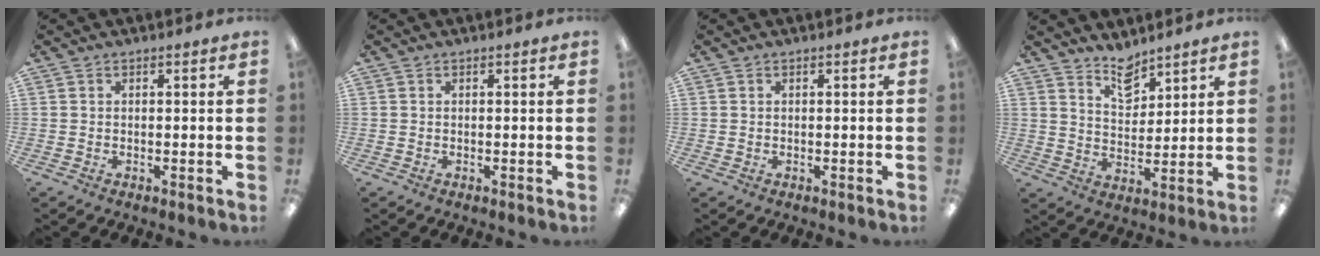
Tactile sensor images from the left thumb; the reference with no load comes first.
{"total": 0.0}
{"total": 0.0}
{"total": 7.4, "force": [6.3, 3.2, 2.2], "torque": [-0.023, -0.043, 0.112]}